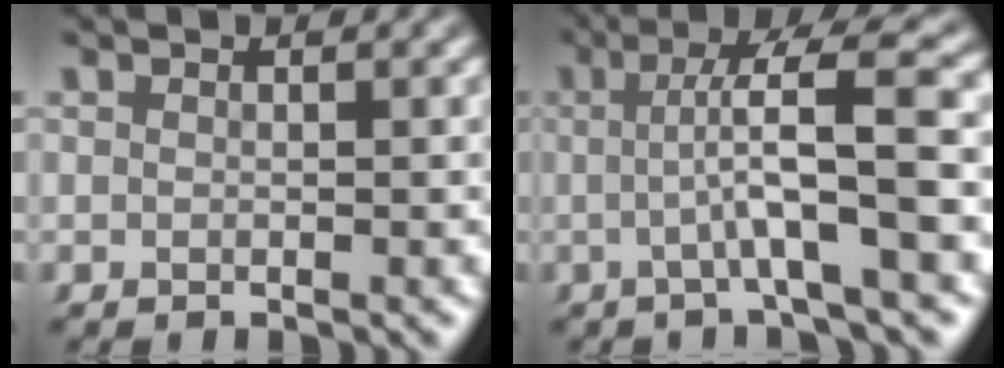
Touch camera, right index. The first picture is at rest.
{"total": 6.1, "force": [0.8, 0.5, 6.0], "torque": [-0.085, 0.021, 0.004]}